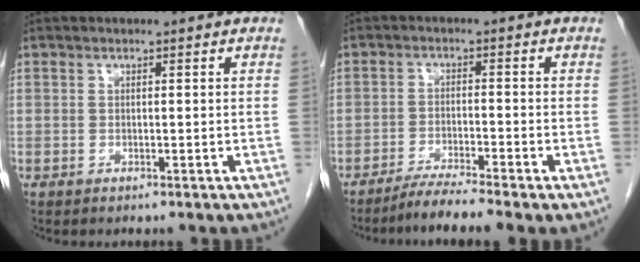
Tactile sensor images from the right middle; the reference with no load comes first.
{"total": 5.0, "force": [-4.1, -1.1, 2.6], "torque": [-0.045, -0.018, -0.077]}